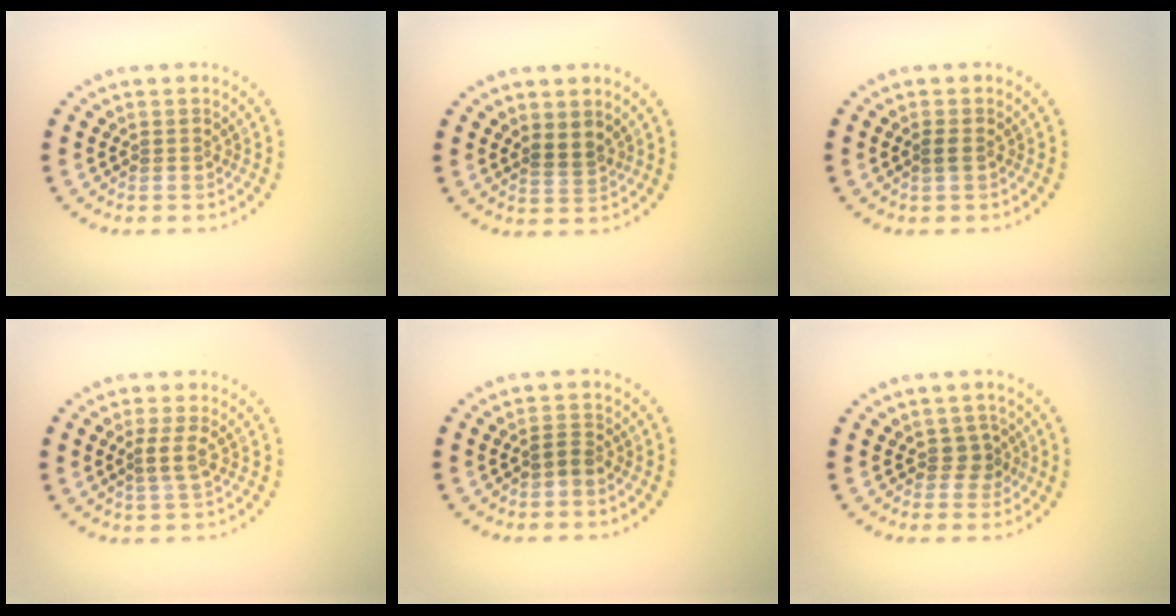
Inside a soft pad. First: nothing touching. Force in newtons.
{"total": 1.7, "press": 1.4, "slide": 0.9}
{"total": 0.7, "press": 0.7, "slide": 0.2}
{"total": 1.6, "press": 1.2, "slide": 1.1}
{"total": 1.2, "press": 1.0, "slide": 0.7}
{"total": 1.6, "press": 1.3, "slide": 0.9}